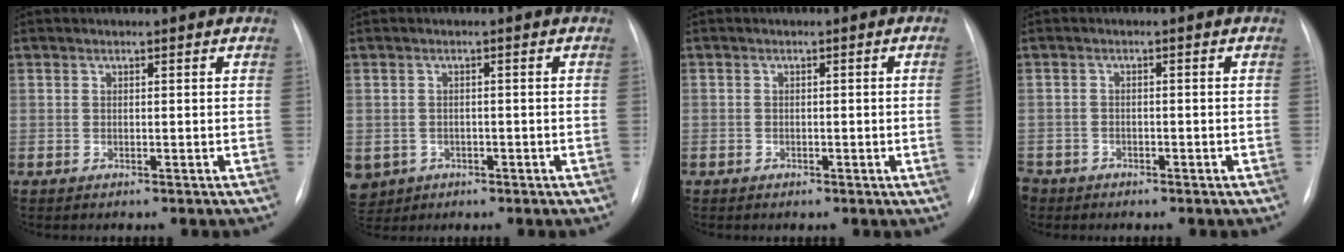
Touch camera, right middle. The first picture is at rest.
{"total": 7.7, "force": [-3.1, 6.7, 2.2], "torque": [-0.073, 0.005, -0.037]}
{"total": 1.9, "force": [-0.4, -0.2, 1.8], "torque": [-0.034, 0.002, -0.006]}
{"total": 4.7, "force": [-3.2, 3.3, 0.8], "torque": [-0.027, 0.000, -0.056]}